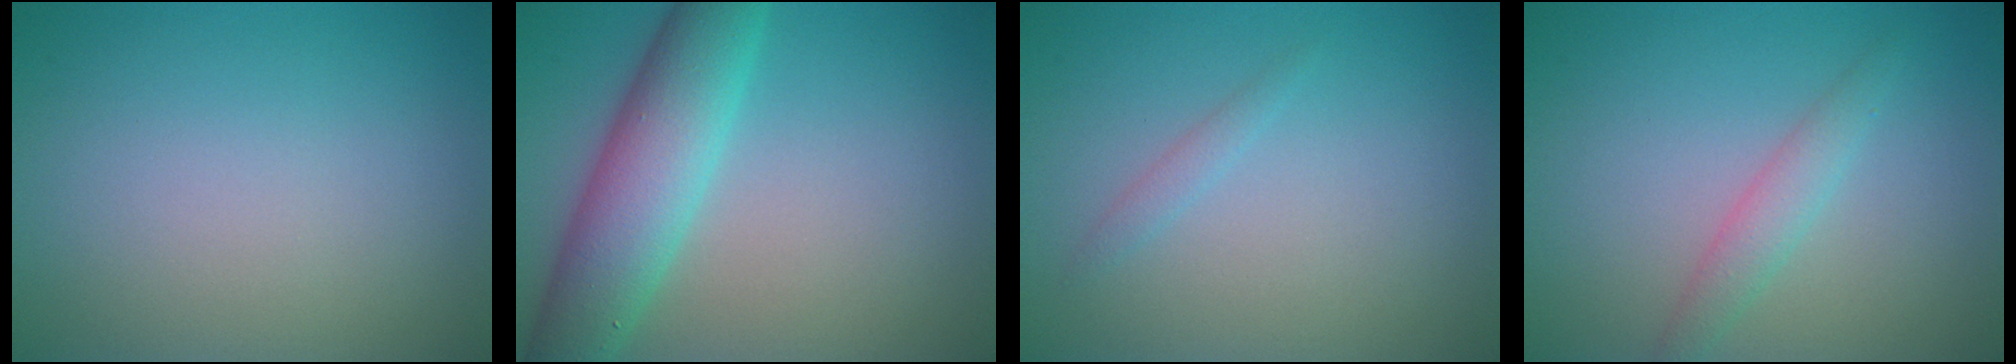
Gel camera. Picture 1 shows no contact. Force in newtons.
{"total": 6.9, "press": 6.9, "slide": 0.6}
{"total": 0.9, "press": 0.9, "slide": 0.1}
{"total": 1.9, "press": 1.9, "slide": 0.1}